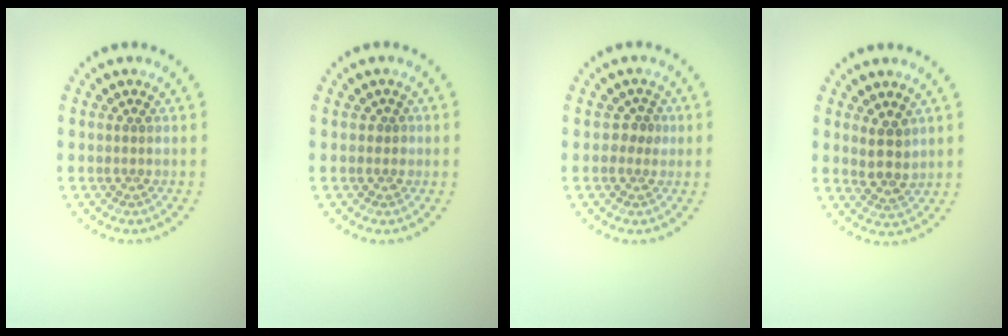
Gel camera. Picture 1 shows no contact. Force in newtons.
{"total": 0.6, "press": 0.3, "slide": 0.5}
{"total": 1.3, "press": 1.2, "slide": 0.6}
{"total": 2.5, "press": 2.2, "slide": 1.1}